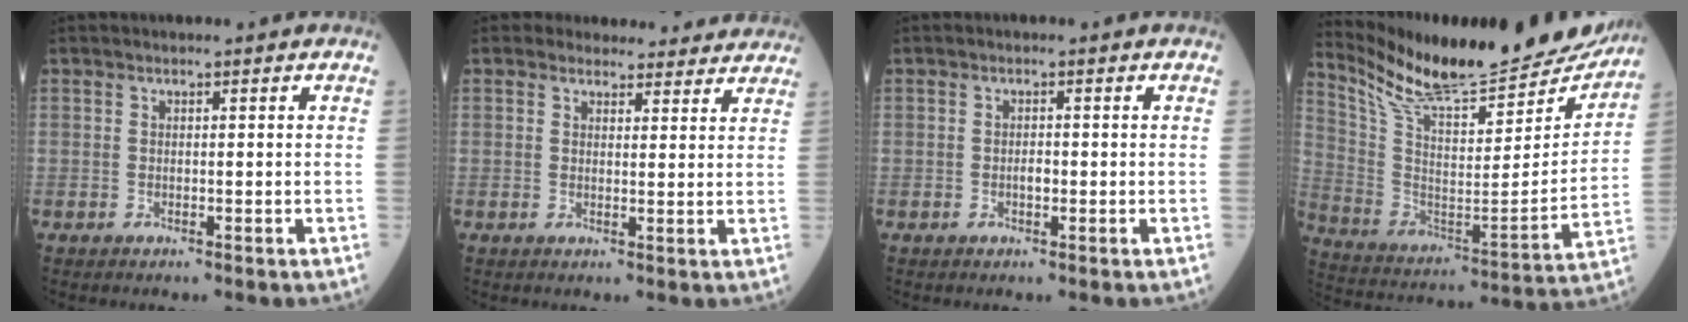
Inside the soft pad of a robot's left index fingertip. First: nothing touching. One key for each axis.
{"total": 8.9, "fx": 8.3, "fy": 3.3, "fz": 0.5, "tx": 0.029, "ty": 0.007, "tz": 0.072}
{"total": 1.2, "fx": -0.7, "fy": 0.5, "fz": 0.9, "tx": -0.018, "ty": -0.003, "tz": -0.013}
{"total": 25.3, "fx": 23.2, "fy": 4.1, "fz": 9.3, "tx": -0.170, "ty": -0.074, "tz": 0.345}